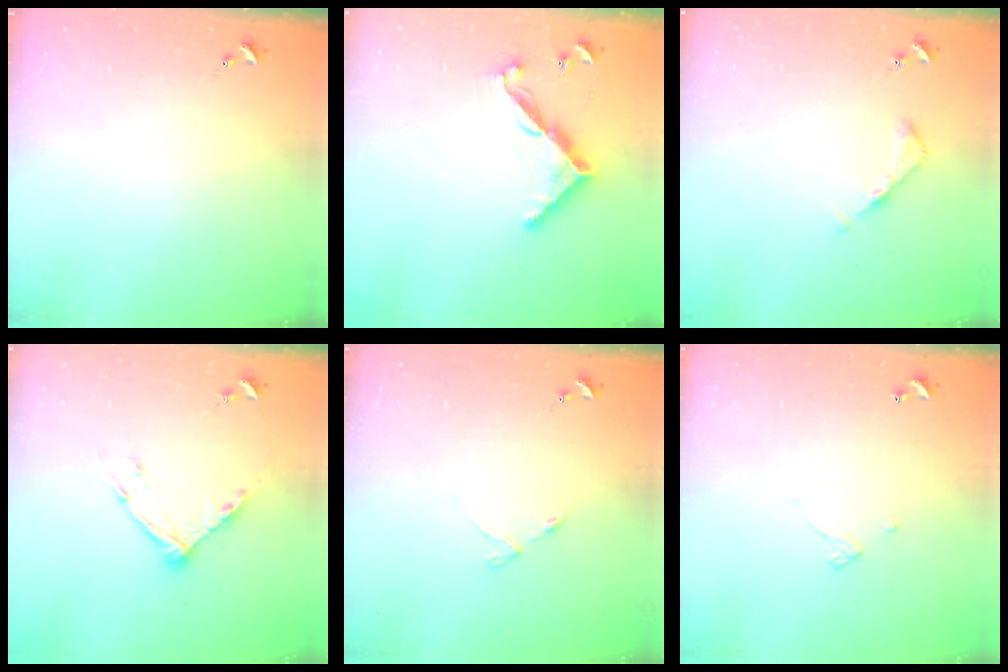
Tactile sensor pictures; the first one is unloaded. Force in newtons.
{"total": 10.7, "press": 10.7, "slide": 0.4}
{"total": 5.0, "press": 4.9, "slide": 0.8}
{"total": 10.3, "press": 10.2, "slide": 0.9}
{"total": 3.2, "press": 3.1, "slide": 0.5}
{"total": 3.2, "press": 3.1, "slide": 0.3}